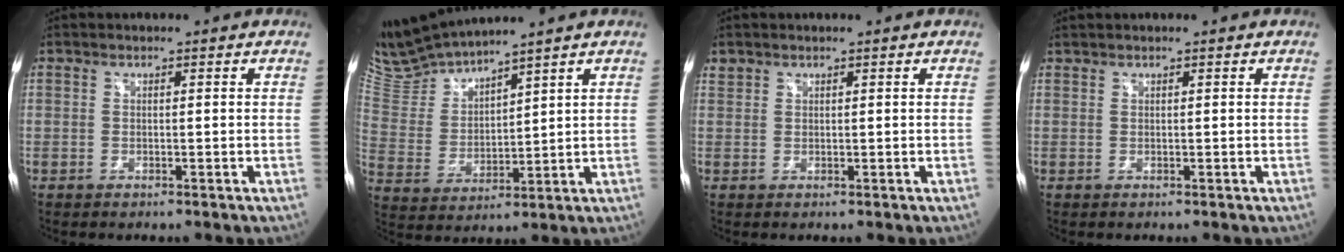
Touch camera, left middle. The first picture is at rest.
{"total": 9.2, "force": [9.0, -1.0, 1.6], "torque": [-0.062, 0.002, 0.201]}
{"total": 0.9, "force": [0.8, 0.4, -0.1], "torque": [0.001, 0.008, 0.017]}
{"total": 0.6, "force": [0.6, 0.0, 0.0], "torque": [-0.009, 0.010, 0.019]}